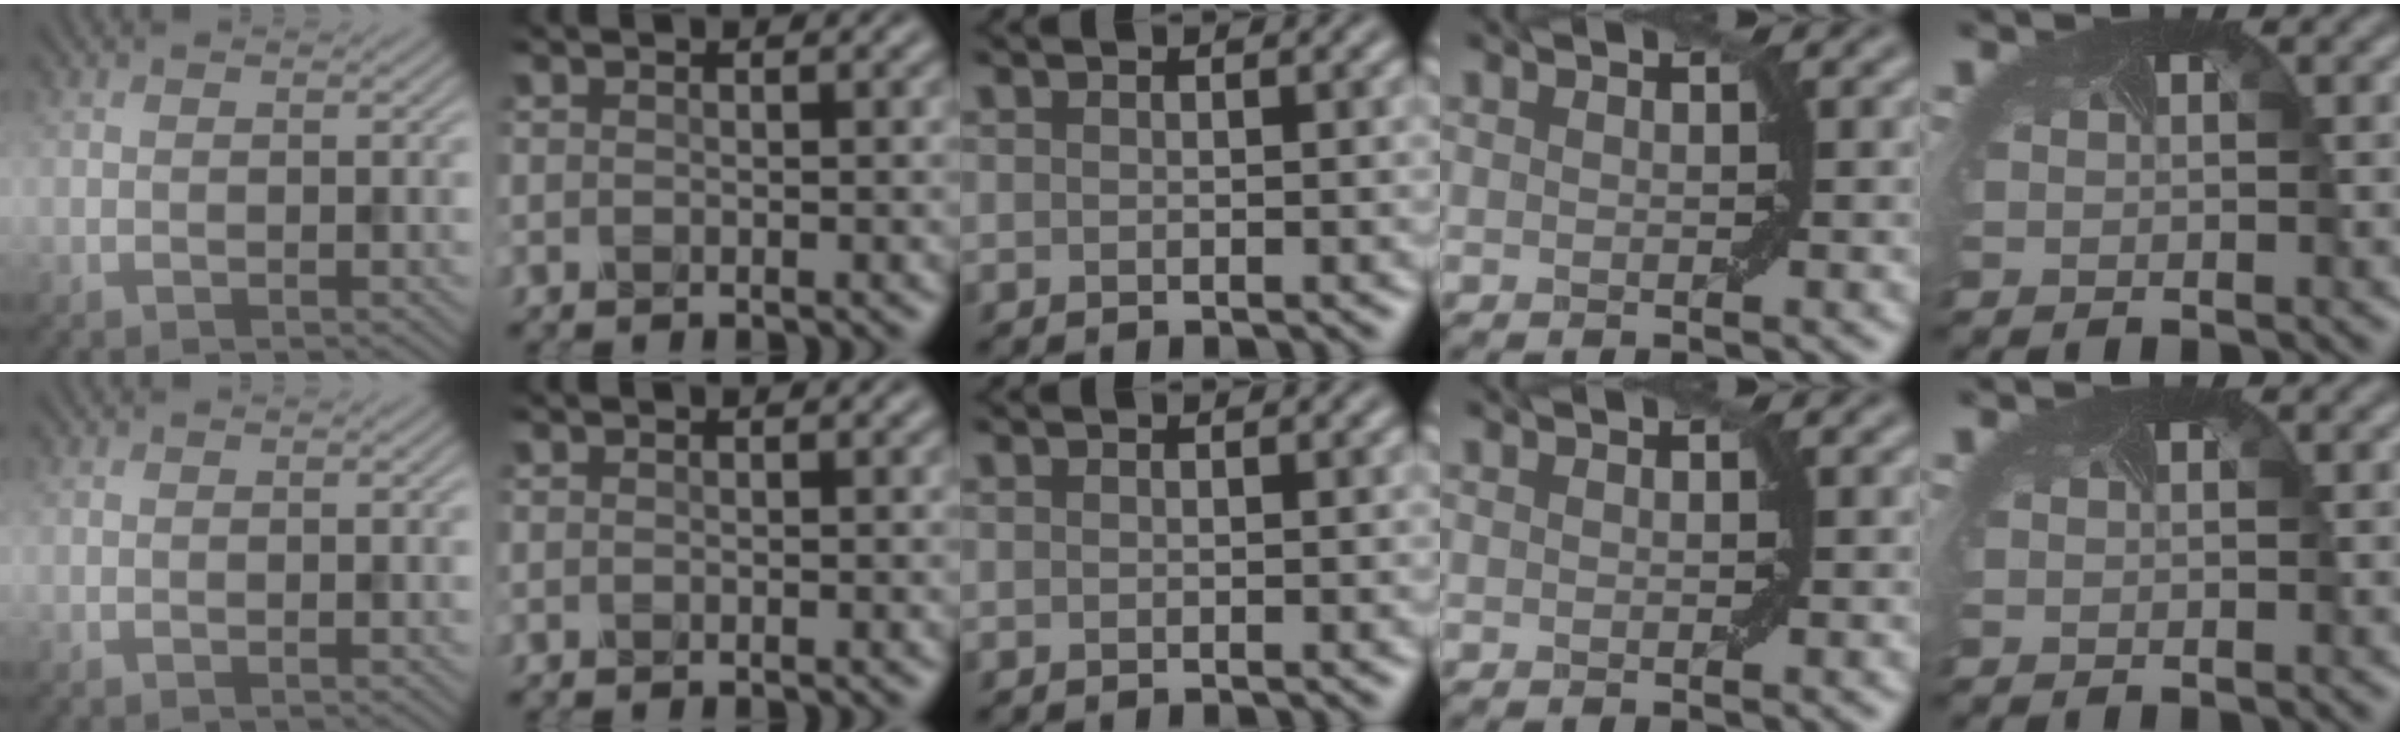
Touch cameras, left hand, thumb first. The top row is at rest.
{}